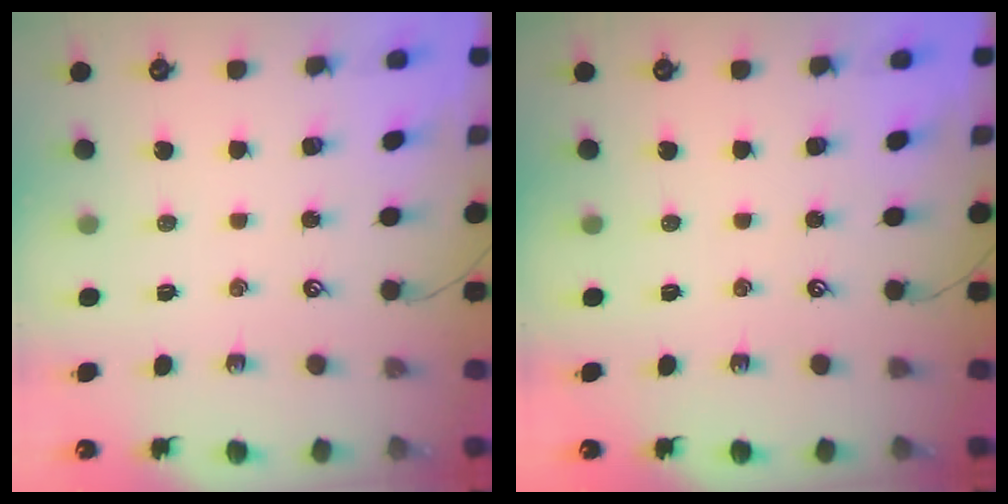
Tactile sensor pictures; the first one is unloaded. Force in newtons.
{"total": 0.0}